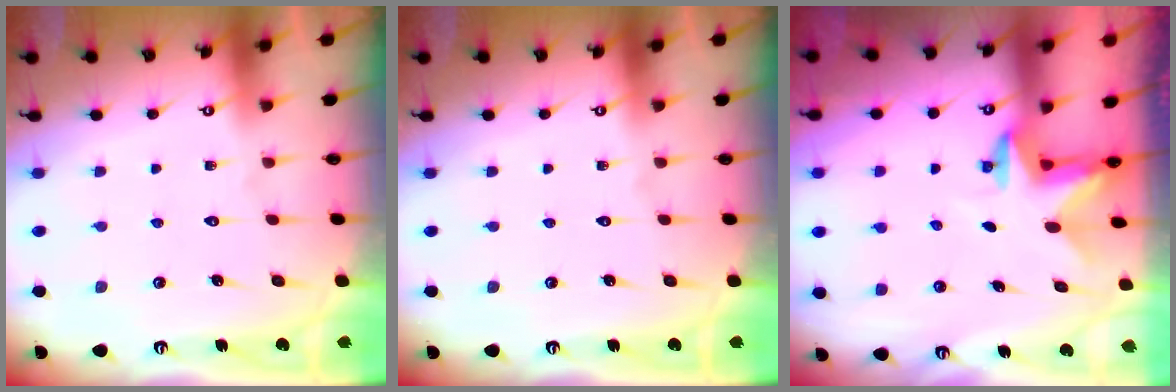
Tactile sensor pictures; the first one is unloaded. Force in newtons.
{"total": 0.0}
{"total": 2.4, "press": 2.4, "slide": 0.4}